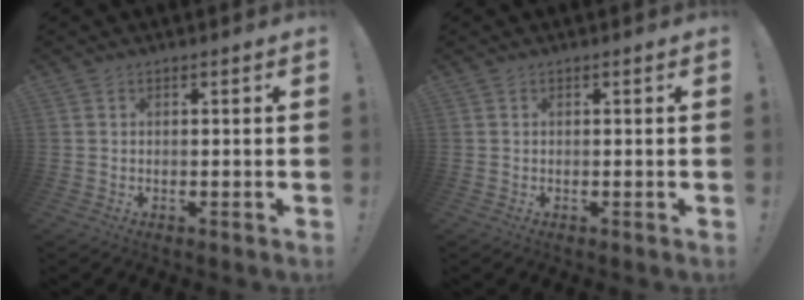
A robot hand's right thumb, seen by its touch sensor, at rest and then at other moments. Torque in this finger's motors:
{"motor_torque": [-0.08, -0.07, -0.02, 0.12, 0.03]}